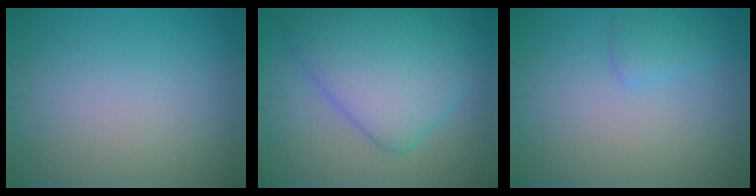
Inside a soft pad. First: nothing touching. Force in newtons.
{"total": 7.8, "press": 7.8, "slide": 0.0}
{"total": 1.5, "press": 1.5, "slide": 0.1}